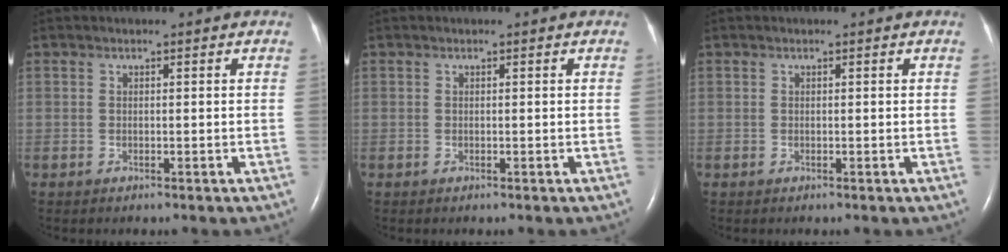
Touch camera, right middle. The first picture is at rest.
{"total": 0.0}
{"total": 0.0}